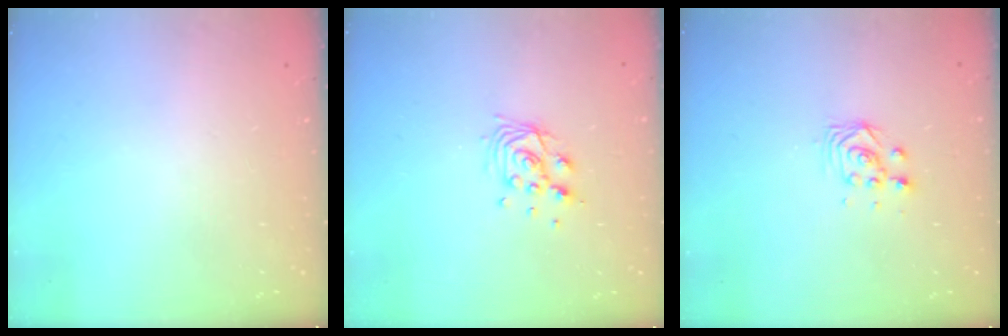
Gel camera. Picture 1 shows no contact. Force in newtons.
{"total": 8.9, "press": 8.9, "slide": 1.0}
{"total": 3.0, "press": 3.0, "slide": 0.2}